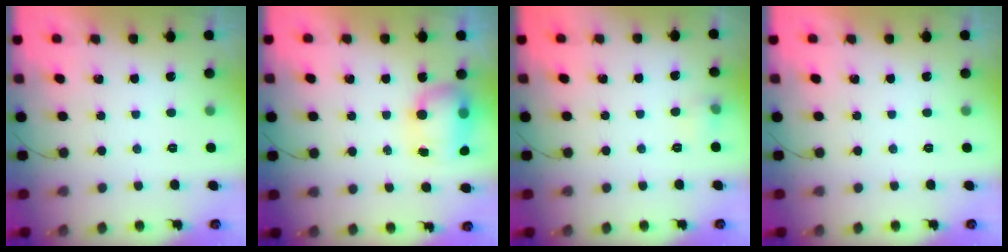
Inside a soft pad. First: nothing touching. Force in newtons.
{"total": 8.7, "press": 8.3, "slide": 2.5}
{"total": 4.9, "press": 4.7, "slide": 1.4}
{"total": 0.0}